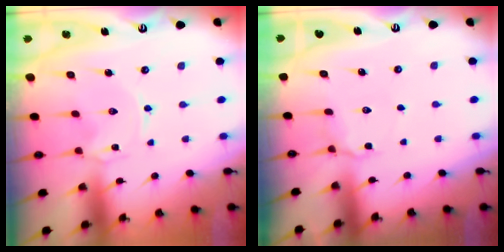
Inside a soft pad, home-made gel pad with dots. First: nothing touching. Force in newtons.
{"total": 5.1, "press": 5.0, "slide": 1.0}